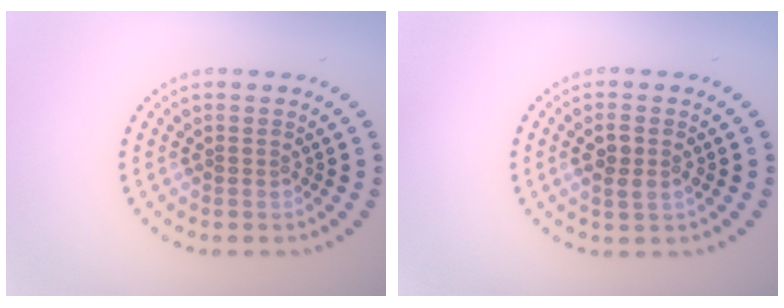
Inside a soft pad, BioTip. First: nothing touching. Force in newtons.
{"total": 1.9, "press": 1.9, "slide": 0.5}